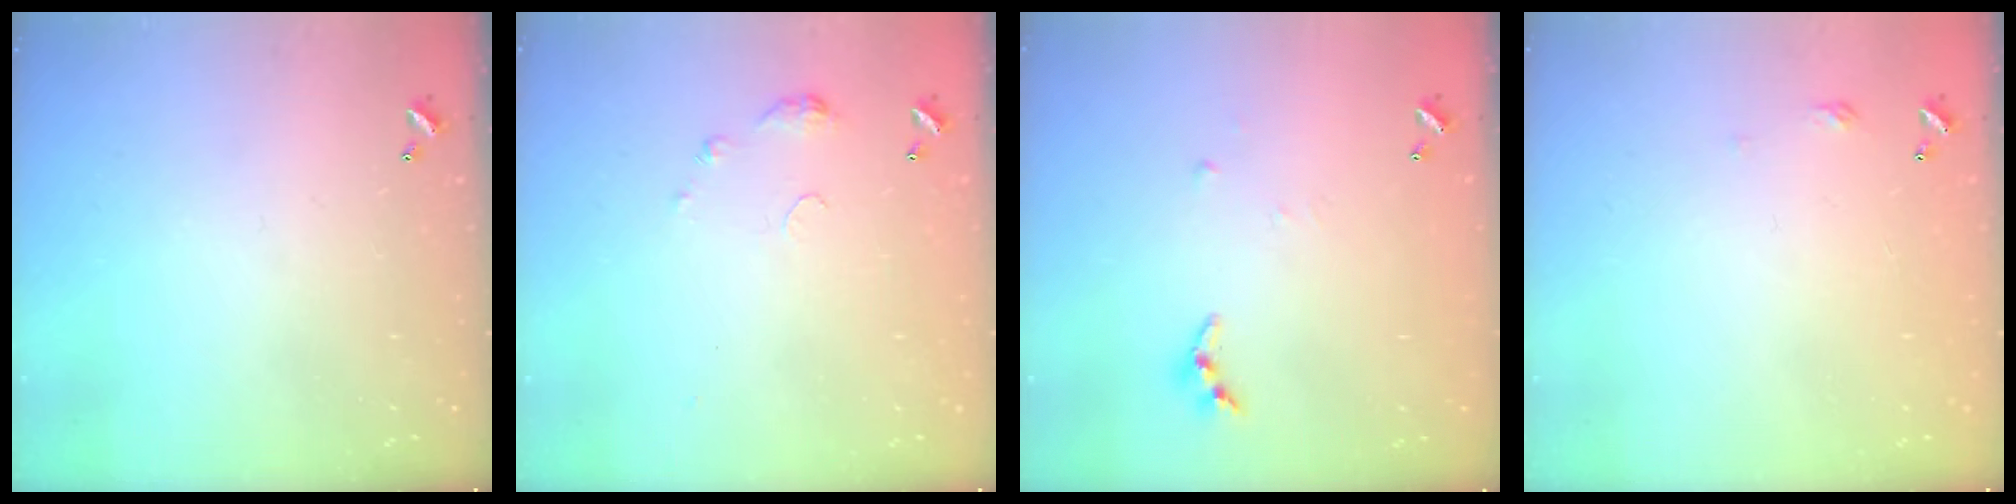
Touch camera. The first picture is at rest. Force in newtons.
{"total": 4.7, "press": 4.6, "slide": 0.7}
{"total": 4.6, "press": 4.5, "slide": 0.5}
{"total": 2.7, "press": 2.6, "slide": 0.4}